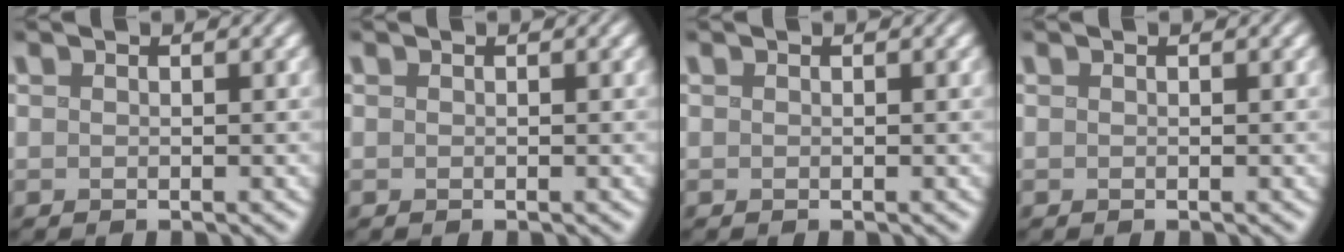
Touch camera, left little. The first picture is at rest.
{"total": 0.0}
{"total": 0.0}
{"total": 0.0}